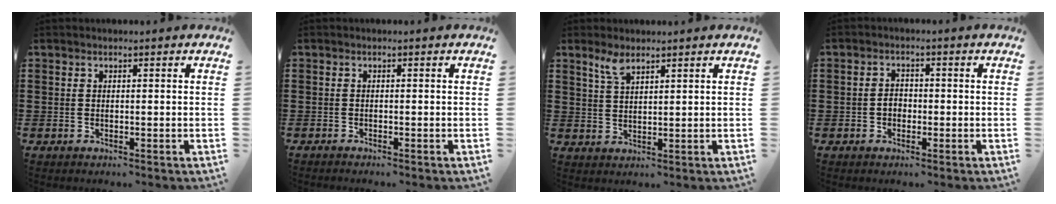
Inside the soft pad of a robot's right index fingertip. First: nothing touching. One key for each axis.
{"total": 0.5, "fx": -0.5, "fy": 0.0, "fz": 0.1, "tx": -0.003, "ty": -0.002, "tz": -0.011}
{"total": 3.1, "fx": 2.3, "fy": 1.0, "fz": 1.9, "tx": -0.044, "ty": 0.003, "tz": 0.042}
{"total": 2.1, "fx": -0.6, "fy": 1.5, "fz": 1.3, "tx": -0.027, "ty": 0.004, "tz": -0.012}